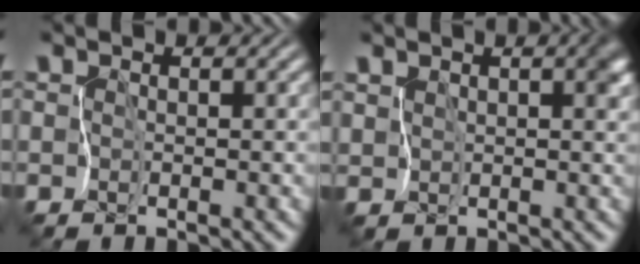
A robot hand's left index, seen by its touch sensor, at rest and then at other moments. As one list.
[{"total": 2.6, "force": [1.1, 1.3, 2.0], "torque": [-0.037, 0.001, 0.018]}]